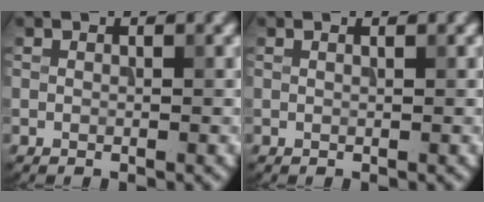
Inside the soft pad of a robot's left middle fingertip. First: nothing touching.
{"total": 0.8, "force": [0.5, 0.3, 0.5], "torque": [-0.005, -0.002, -0.002]}